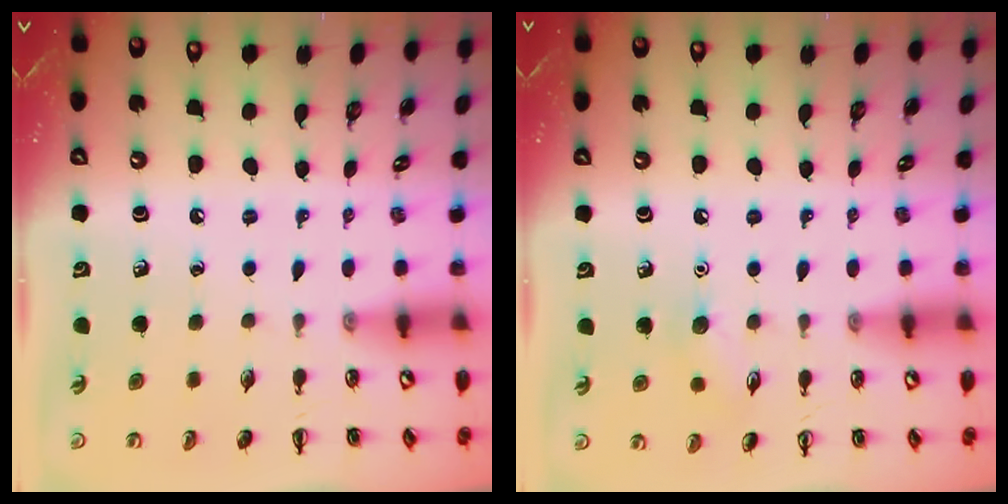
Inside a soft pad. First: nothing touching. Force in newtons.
{"total": 6.7, "press": 6.4, "slide": 1.9}